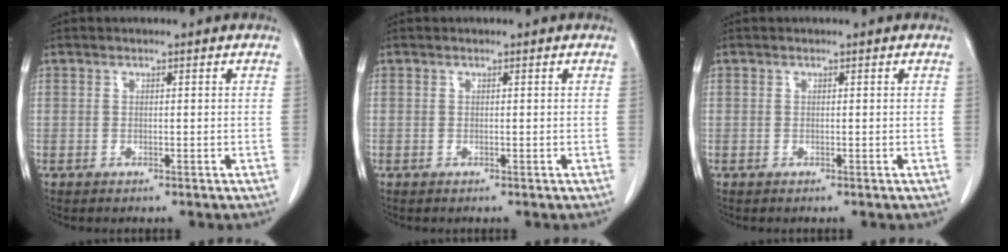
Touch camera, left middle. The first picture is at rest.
{"total": 0.0}
{"total": 0.0}